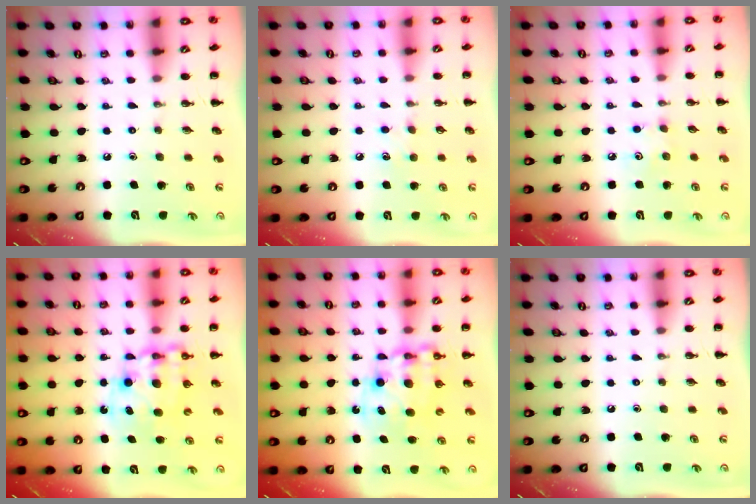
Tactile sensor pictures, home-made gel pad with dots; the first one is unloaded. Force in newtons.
{"total": 5.1, "press": 4.9, "slide": 1.3}
{"total": 4.0, "press": 3.9, "slide": 1.1}
{"total": 10.5, "press": 10.2, "slide": 2.5}
{"total": 10.5, "press": 10.2, "slide": 2.5}
{"total": 0.0}